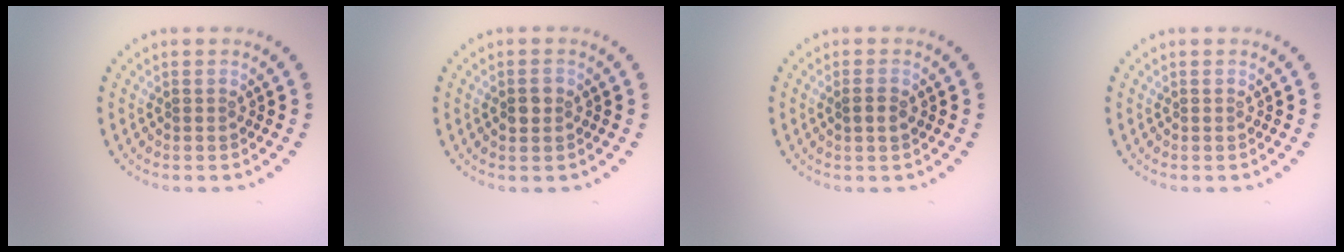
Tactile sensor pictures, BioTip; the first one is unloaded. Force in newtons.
{"total": 1.4, "press": 1.4, "slide": 0.1}
{"total": 1.3, "press": 1.2, "slide": 0.5}
{"total": 0.0}